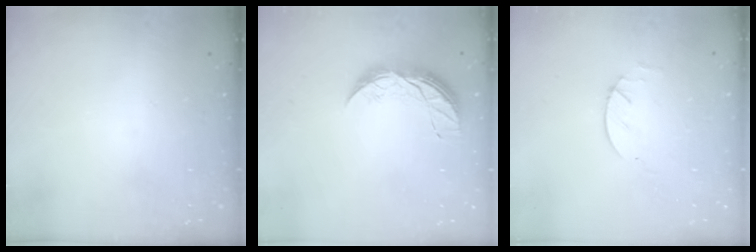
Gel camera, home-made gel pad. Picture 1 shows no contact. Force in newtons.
{"total": 8.1, "press": 8.0, "slide": 0.5}
{"total": 1.9, "press": 1.9, "slide": 0.3}